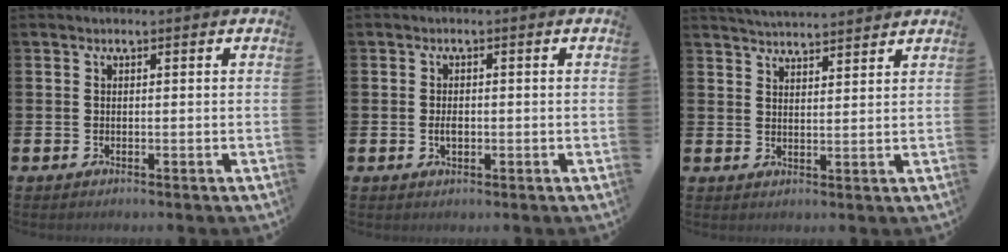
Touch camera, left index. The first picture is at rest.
{"total": 1.7, "force": [-0.2, 1.0, 1.4], "torque": [-0.022, 0.002, -0.006]}
{"total": 4.0, "force": [4.0, -0.1, 0.0], "torque": [-0.009, -0.022, 0.073]}